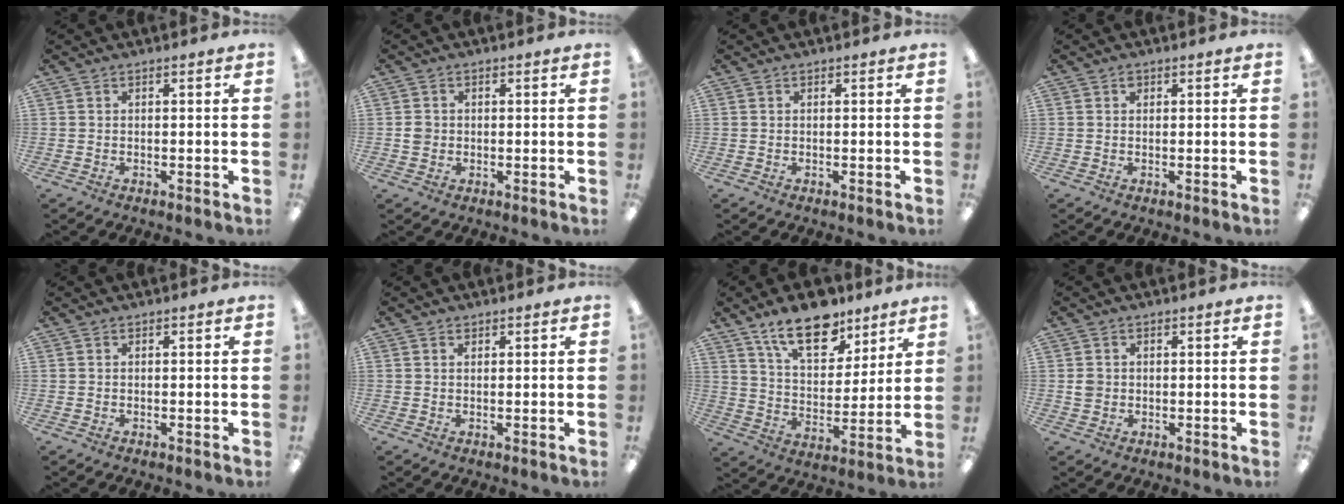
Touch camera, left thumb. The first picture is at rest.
{"total": 2.1, "force": [0.0, 2.0, 0.7], "torque": [-0.005, 0.002, -0.003]}
{"total": 0.0}
{"total": 0.9, "force": [0.5, 0.7, 0.5], "torque": [-0.010, 0.003, 0.008]}
{"total": 0.0}
{"total": 0.8, "force": [0.6, 0.5, 0.2], "torque": [-0.005, 0.001, 0.012]}
{"total": 16.5, "force": [11.6, 8.0, 8.7], "torque": [-0.138, -0.056, 0.204]}
{"total": 2.4, "force": [0.2, 2.2, 0.8], "torque": [-0.007, 0.001, 0.000]}